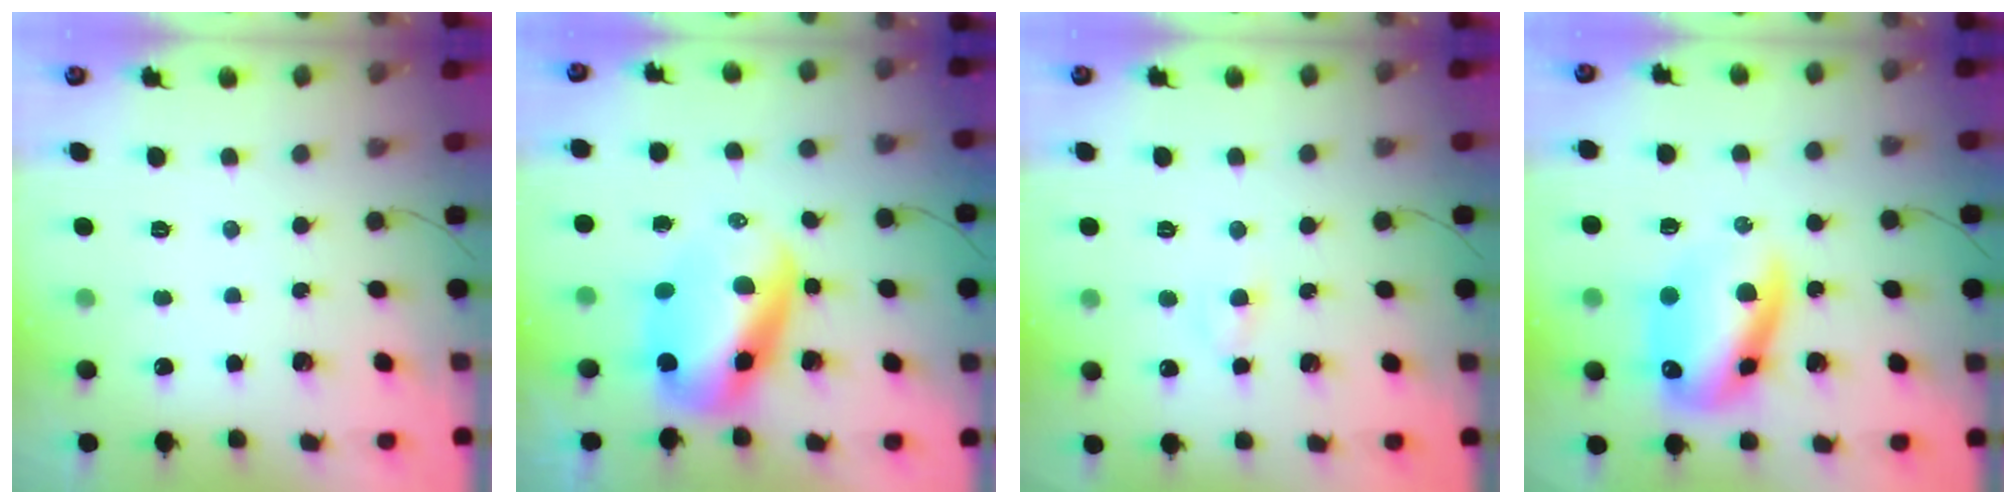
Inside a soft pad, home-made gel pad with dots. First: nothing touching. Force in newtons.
{"total": 9.3, "press": 9.0, "slide": 2.2}
{"total": 2.8, "press": 2.6, "slide": 1.0}
{"total": 15.9, "press": 15.4, "slide": 3.6}